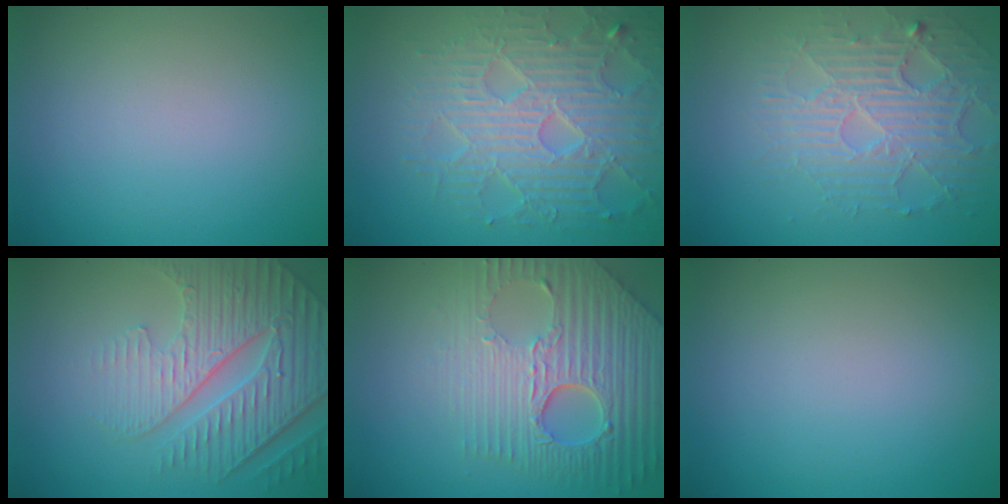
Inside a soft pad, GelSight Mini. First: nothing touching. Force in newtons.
{"total": 7.0, "press": 5.7, "slide": 4.0}
{"total": 4.6, "press": 4.0, "slide": 2.4}
{"total": 6.3, "press": 5.1, "slide": 3.7}
{"total": 8.9, "press": 6.0, "slide": 6.6}
{"total": 0.0}